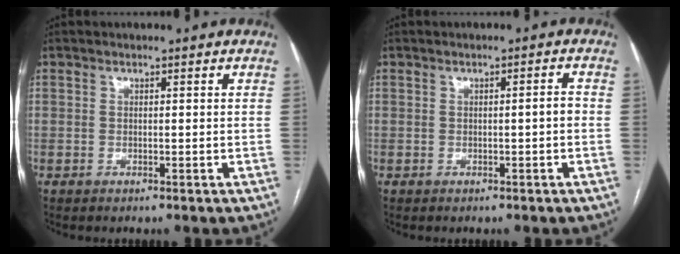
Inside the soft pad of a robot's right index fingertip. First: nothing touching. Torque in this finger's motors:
{"motor_torque": [0.38, 0.01, 0.06, 0.02]}